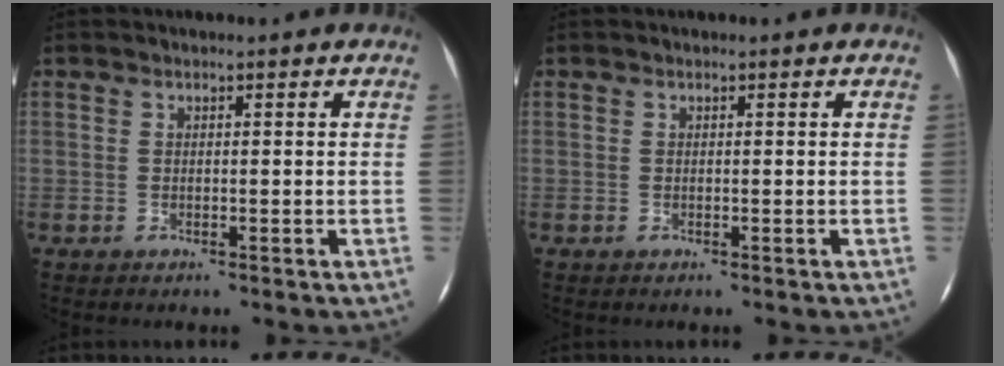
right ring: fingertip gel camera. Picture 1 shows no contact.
{"total": 0.0}